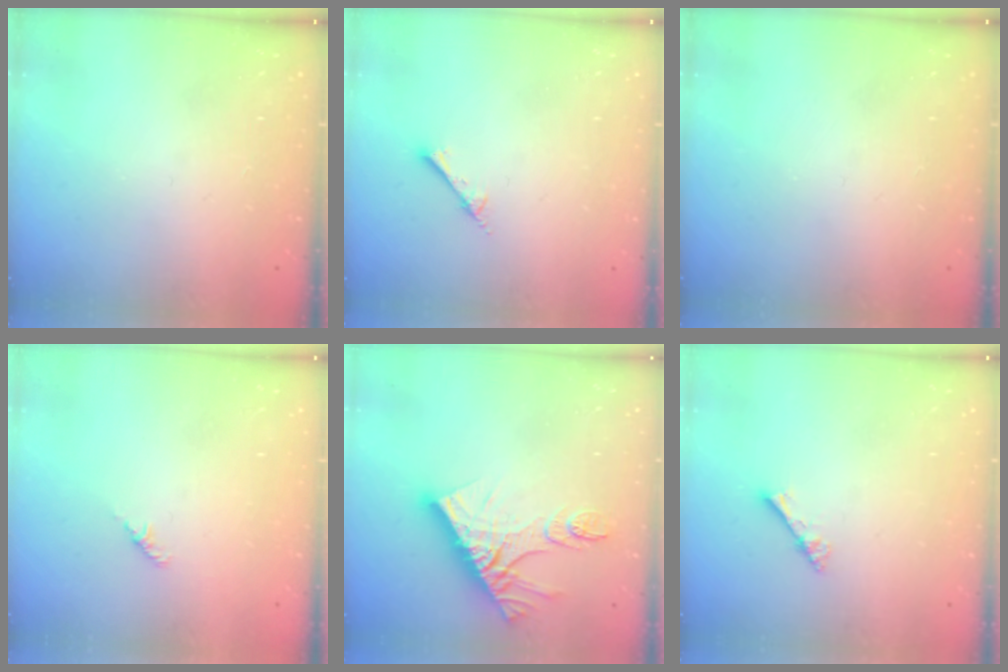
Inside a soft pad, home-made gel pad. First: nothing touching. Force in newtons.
{"total": 2.4, "press": 2.4, "slide": 0.2}
{"total": 0.0}
{"total": 1.8, "press": 1.7, "slide": 0.6}
{"total": 13.6, "press": 13.6, "slide": 1.1}
{"total": 1.8, "press": 1.8, "slide": 0.1}